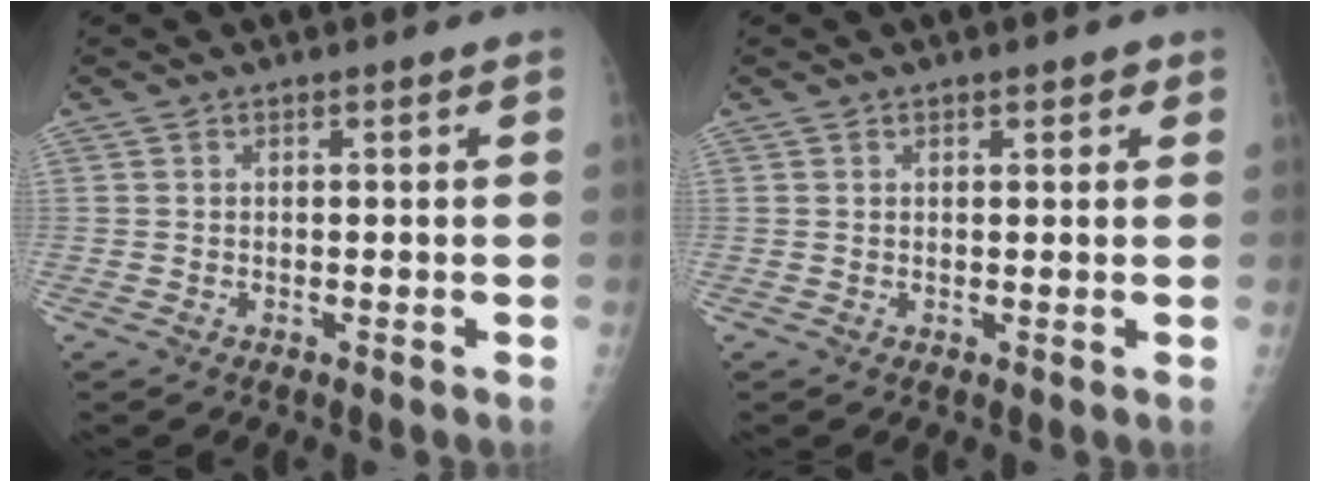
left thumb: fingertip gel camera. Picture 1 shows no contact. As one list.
[{"total": 1.7, "force": [1.0, 0.9, 1.0], "torque": [-0.001, -0.003, 0.010]}]